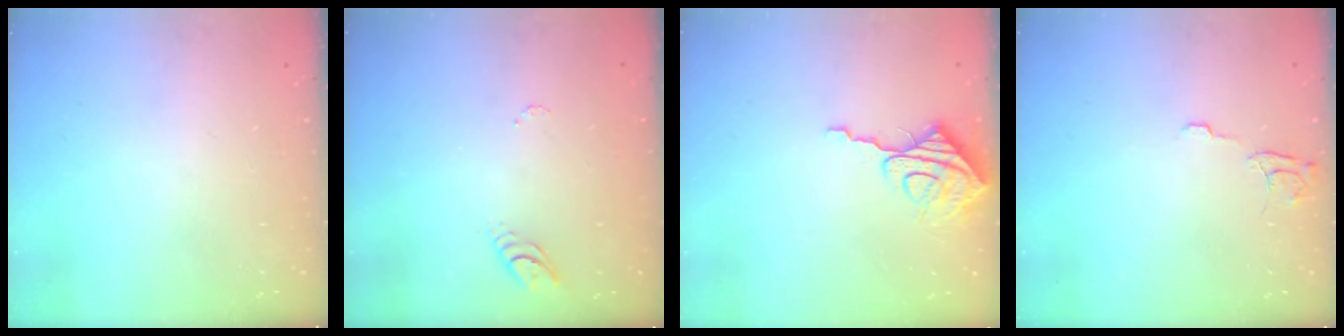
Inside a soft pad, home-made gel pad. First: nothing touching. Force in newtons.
{"total": 3.8, "press": 3.7, "slide": 0.3}
{"total": 9.4, "press": 9.4, "slide": 0.7}
{"total": 5.2, "press": 5.1, "slide": 0.5}